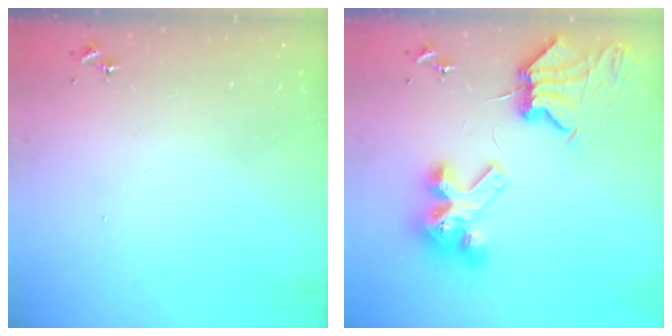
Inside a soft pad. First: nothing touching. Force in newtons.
{"total": 13.2, "press": 13.1, "slide": 1.7}